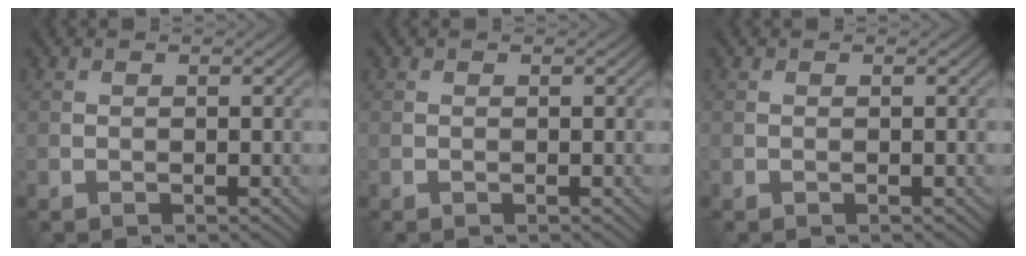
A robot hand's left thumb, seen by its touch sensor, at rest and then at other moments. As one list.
[{"total": 0.0}, {"total": 0.0}]